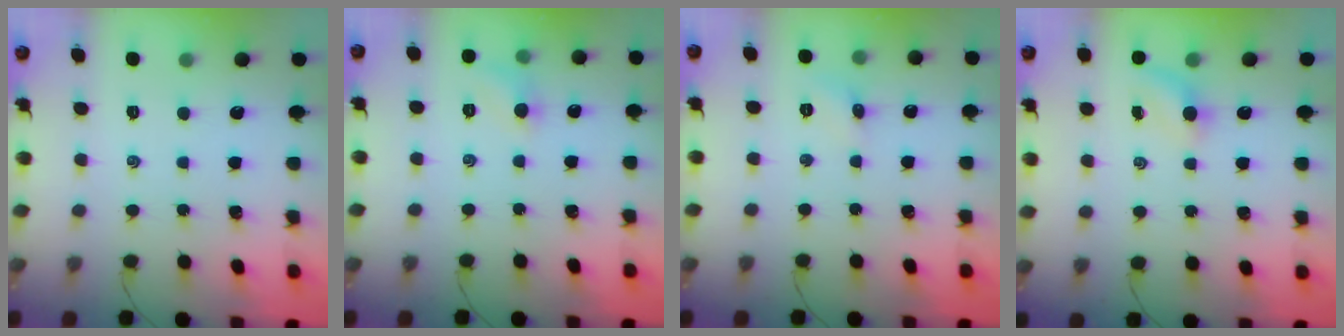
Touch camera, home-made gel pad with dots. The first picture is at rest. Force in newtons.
{"total": 5.9, "press": 5.6, "slide": 1.7}
{"total": 4.3, "press": 4.0, "slide": 1.4}
{"total": 4.5, "press": 4.3, "slide": 1.3}